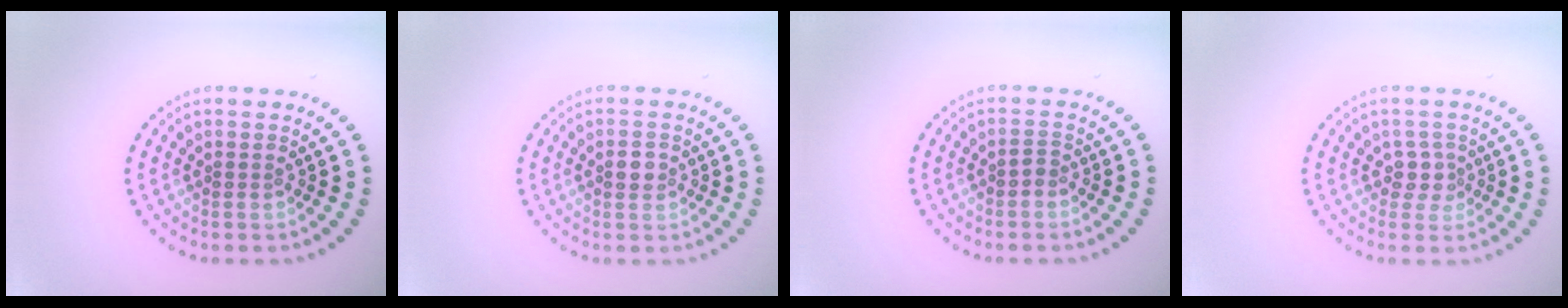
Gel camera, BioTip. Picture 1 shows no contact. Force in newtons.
{"total": 1.6, "press": 1.6, "slide": 0.3}
{"total": 0.9, "press": 0.7, "slide": 0.5}
{"total": 1.7, "press": 1.3, "slide": 1.1}